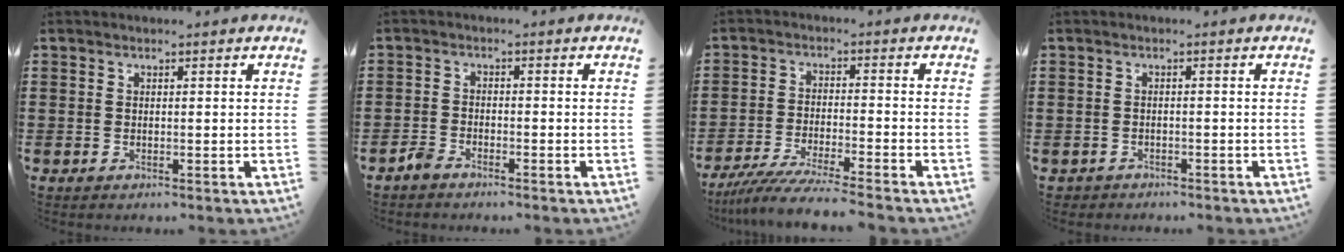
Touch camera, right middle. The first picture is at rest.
{"total": 2.1, "force": [-1.9, 0.4, 0.6], "torque": [-0.030, -0.001, -0.044]}
{"total": 5.4, "force": [-4.9, -1.0, 2.0], "torque": [-0.046, -0.022, -0.096]}
{"total": 0.6, "force": [-0.5, -0.2, -0.3], "torque": [0.005, 0.002, -0.013]}